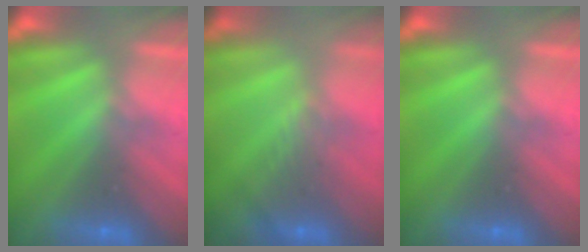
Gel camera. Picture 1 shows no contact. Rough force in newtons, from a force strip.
{"total": 2.8}
{"total": 0.0}